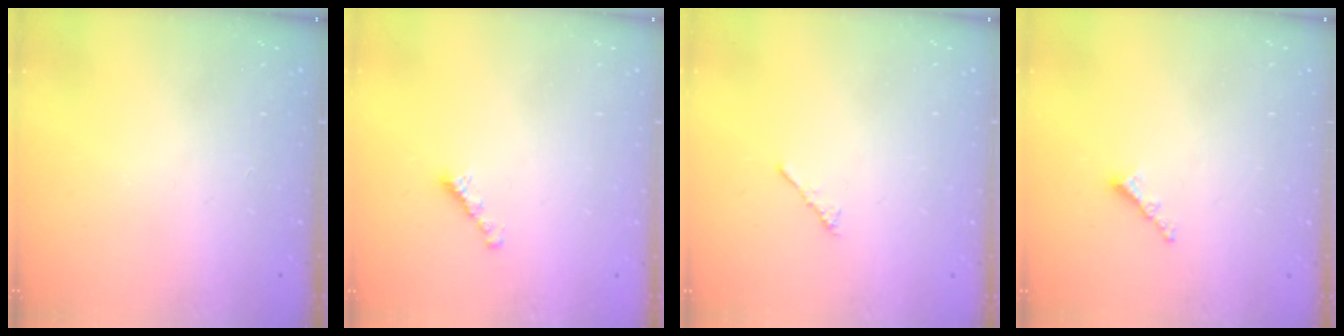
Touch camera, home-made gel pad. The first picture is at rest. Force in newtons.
{"total": 2.7, "press": 2.6, "slide": 0.7}
{"total": 2.3, "press": 2.2, "slide": 0.6}
{"total": 2.9, "press": 2.9, "slide": 0.5}